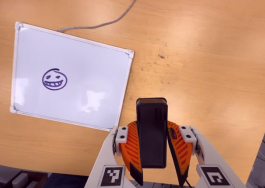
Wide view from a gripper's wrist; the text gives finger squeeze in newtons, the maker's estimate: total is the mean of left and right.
{"total": 9.6, "left": 7.8, "right": 11.4}